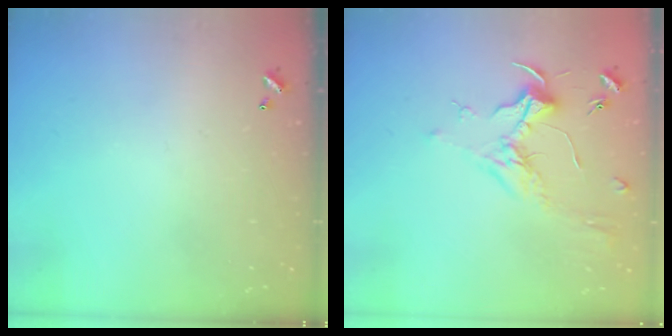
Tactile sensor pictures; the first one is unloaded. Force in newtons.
{"total": 1.8, "press": 1.6, "slide": 0.7}